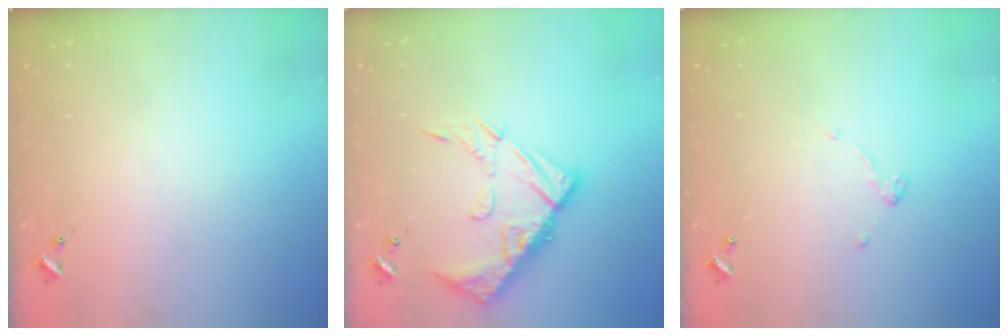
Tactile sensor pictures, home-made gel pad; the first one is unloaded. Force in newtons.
{"total": 15.2, "press": 15.2, "slide": 1.5}
{"total": 4.4, "press": 4.4, "slide": 0.2}